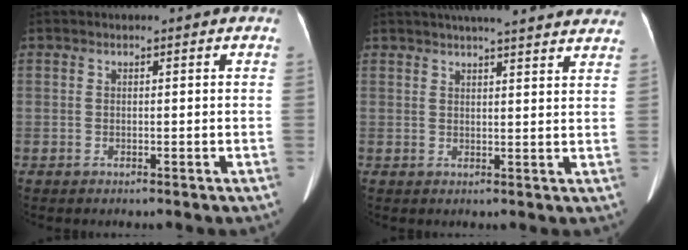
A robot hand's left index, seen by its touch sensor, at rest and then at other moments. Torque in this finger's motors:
{"motor_torque": [0.57, -0.87, 0.18, 0.07]}